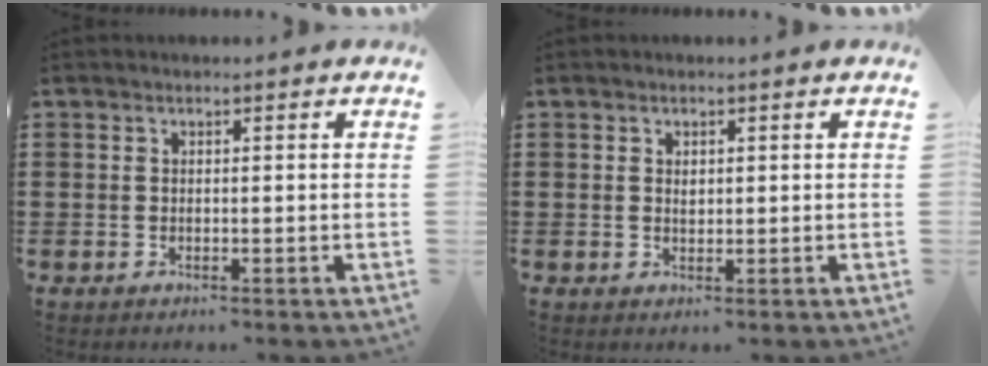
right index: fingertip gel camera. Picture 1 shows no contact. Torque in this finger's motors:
{"motor_torque": [-0.37, 0.52, -0.01, 0.00]}